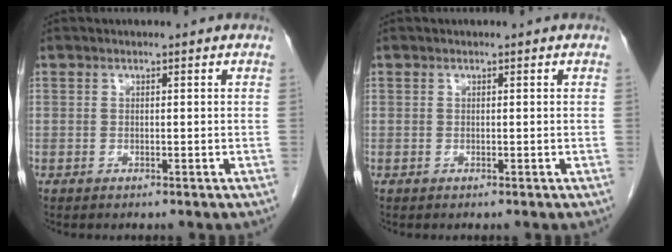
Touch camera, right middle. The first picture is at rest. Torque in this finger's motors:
{"motor_torque": [0.00, 0.00, 0.00, 0.00]}